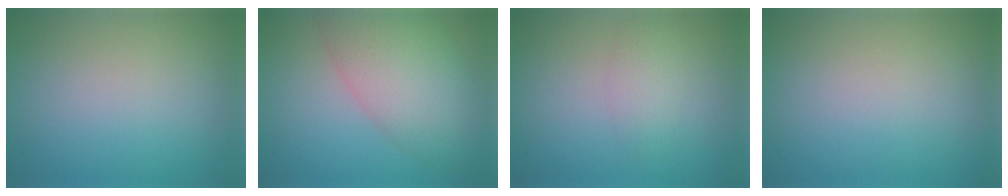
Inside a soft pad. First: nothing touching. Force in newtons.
{"total": 7.8, "press": 7.8, "slide": 0.5}
{"total": 1.7, "press": 1.7, "slide": 0.1}
{"total": 0.0}